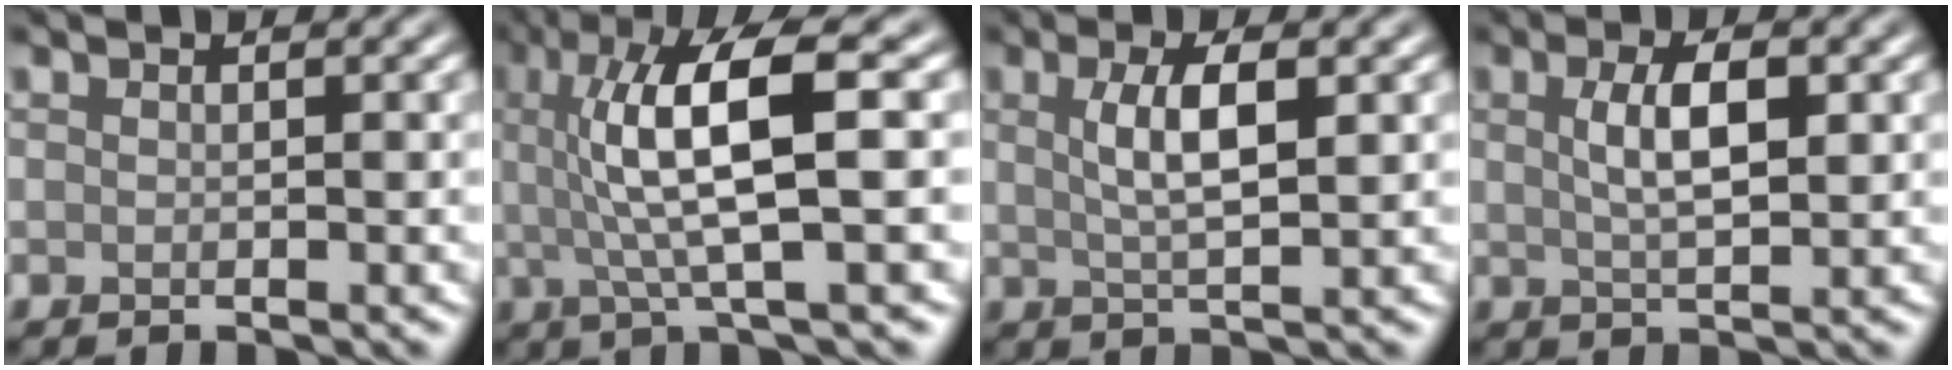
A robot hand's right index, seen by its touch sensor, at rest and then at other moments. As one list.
[{"total": 8.4, "force": [1.2, 1.9, 8.1], "torque": [-0.141, 0.002, 0.024]}, {"total": 4.1, "force": [1.0, 1.0, 3.8], "torque": [-0.072, 0.002, 0.020]}, {"total": 3.7, "force": [0.9, 1.2, 3.4], "torque": [-0.068, 0.002, 0.018]}]